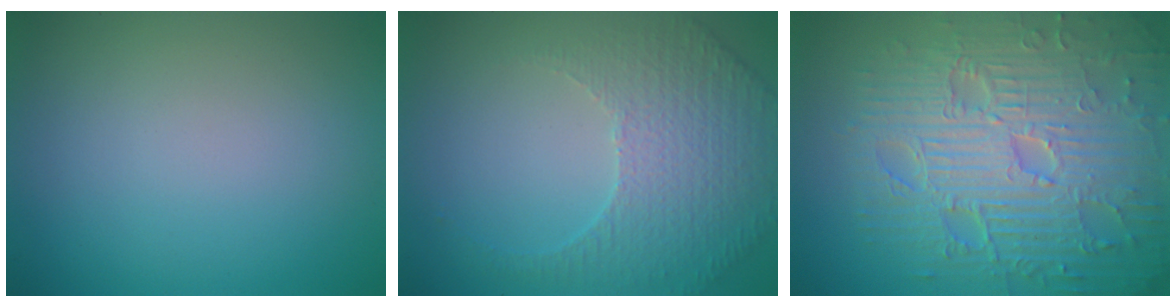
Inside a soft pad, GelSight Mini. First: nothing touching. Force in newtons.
{"total": 5.3, "press": 3.6, "slide": 3.9}
{"total": 11.1, "press": 7.3, "slide": 8.4}